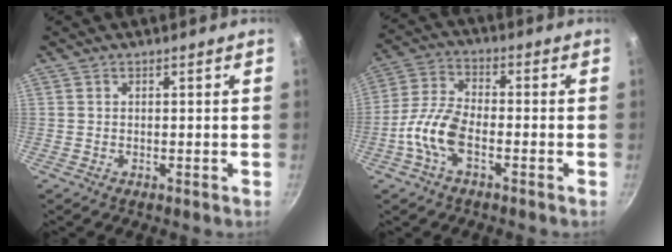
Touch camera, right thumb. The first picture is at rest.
{"total": 9.1, "force": [-3.5, 4.1, 7.4], "torque": [-0.154, 0.028, -0.081]}